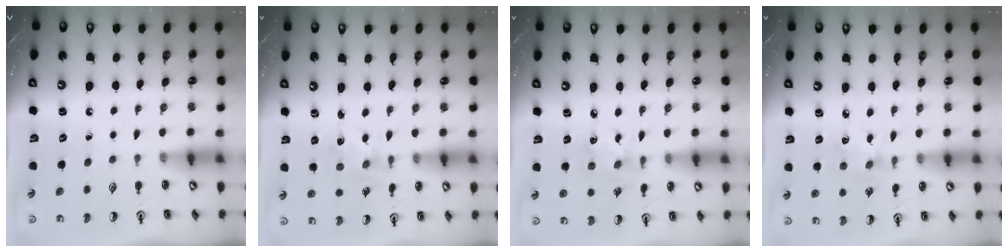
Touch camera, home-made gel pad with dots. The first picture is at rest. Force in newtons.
{"total": 0.8, "press": 0.8, "slide": 0.2}
{"total": 5.3, "press": 5.1, "slide": 1.4}
{"total": 2.9, "press": 2.8, "slide": 0.8}